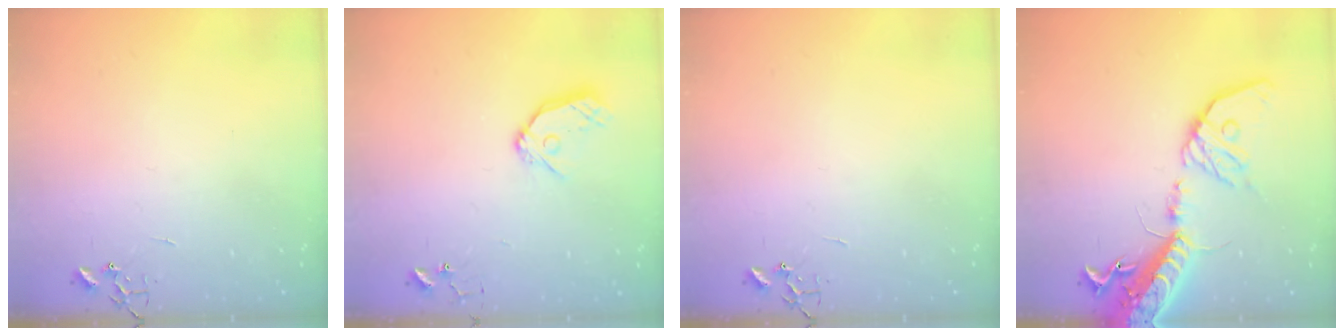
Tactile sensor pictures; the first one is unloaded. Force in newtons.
{"total": 11.0, "press": 10.9, "slide": 1.1}
{"total": 0.0}
{"total": 20.9, "press": 20.4, "slide": 4.4}